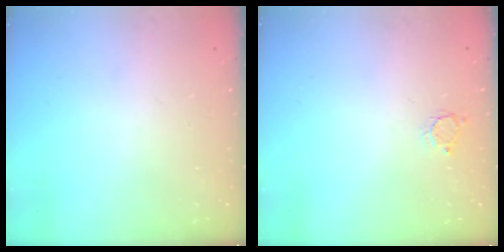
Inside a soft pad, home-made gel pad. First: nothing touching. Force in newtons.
{"total": 2.6, "press": 2.6, "slide": 0.2}